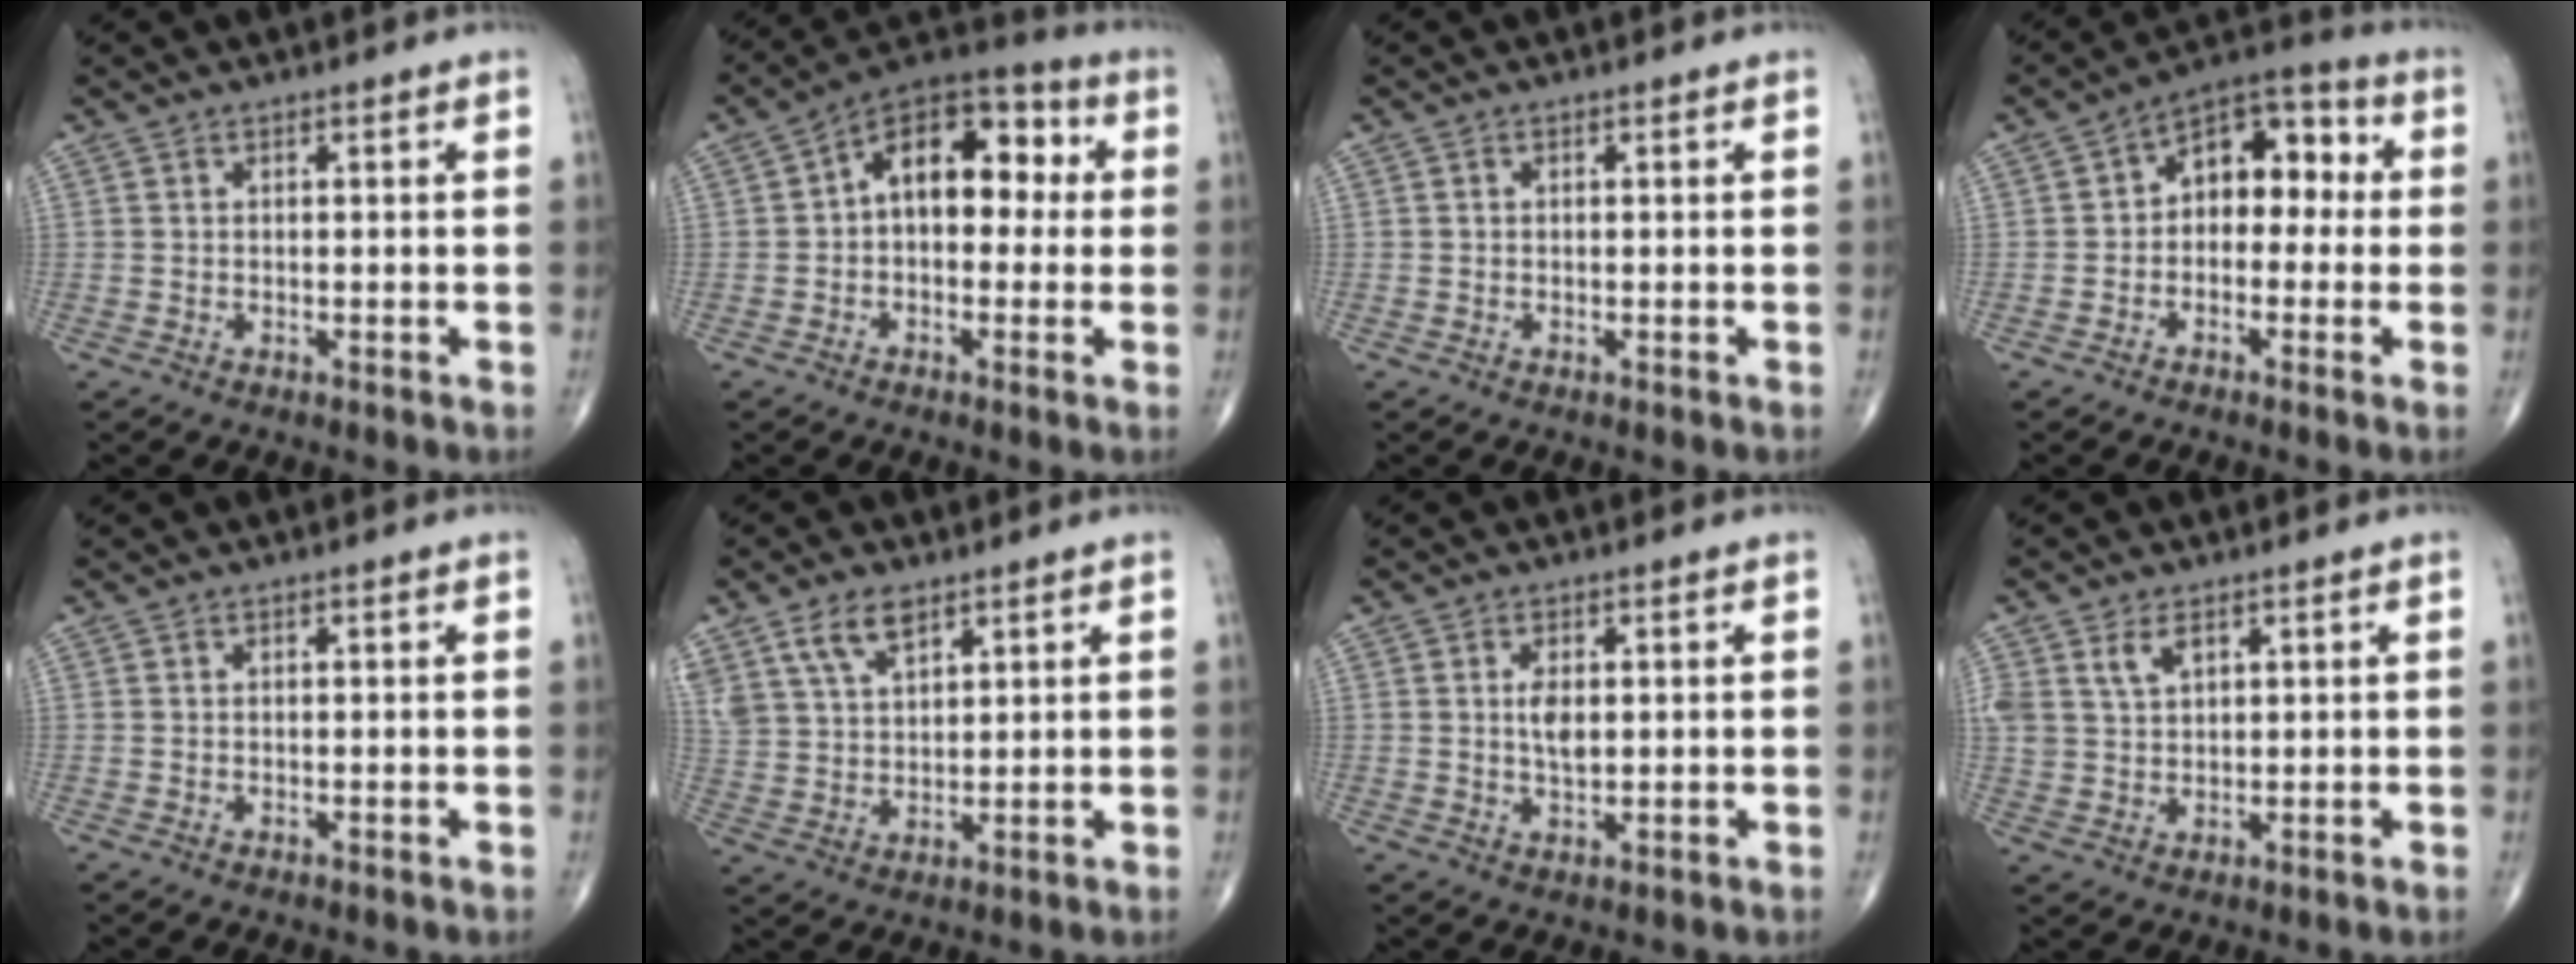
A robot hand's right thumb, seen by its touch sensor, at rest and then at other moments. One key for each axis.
{"total": 13.8, "fx": 1.5, "fy": 8.6, "fz": 10.7, "tx": -0.121, "ty": 0.043, "tz": 0.006}
{"total": 0.0}
{"total": 10.7, "fx": 0.5, "fy": 7.1, "fz": 8.1, "tx": -0.076, "ty": 0.041, "tz": -0.012}
{"total": 0.0}
{"total": 8.3, "fx": 5.2, "fy": 4.2, "fz": 5.0, "tx": -0.091, "ty": -0.015, "tz": 0.109}
{"total": 3.6, "fx": 0.6, "fy": 1.8, "fz": 3.1, "tx": -0.054, "ty": -0.007, "tz": 0.013}
{"total": 5.2, "fx": 2.7, "fy": 3.1, "fz": 3.2, "tx": -0.061, "ty": -0.007, "tz": 0.060}